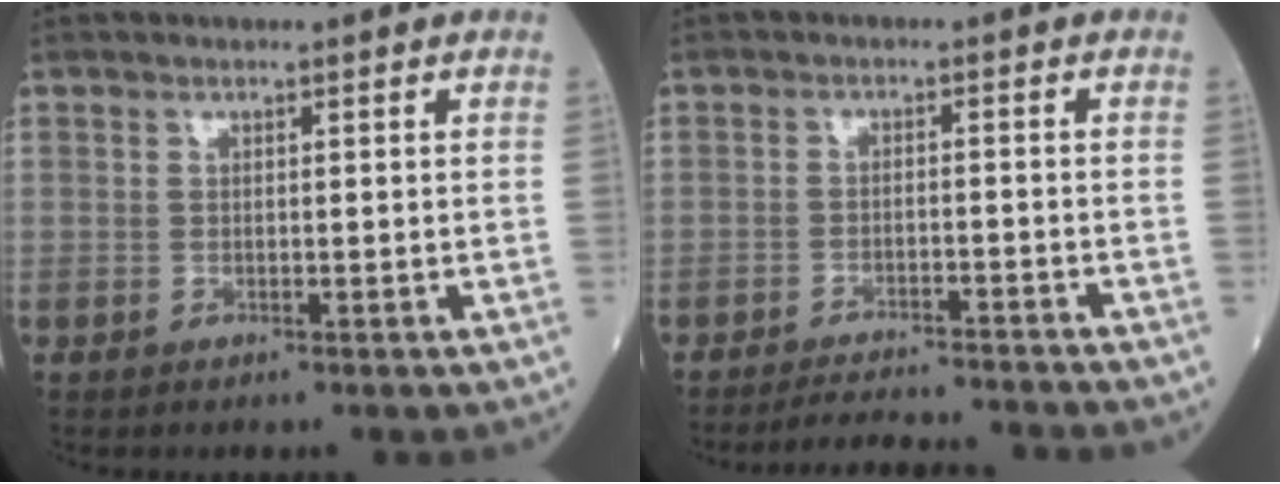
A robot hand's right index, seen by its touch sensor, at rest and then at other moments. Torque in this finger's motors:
{"motor_torque": [0.77, -0.89, 0.28, 0.07]}